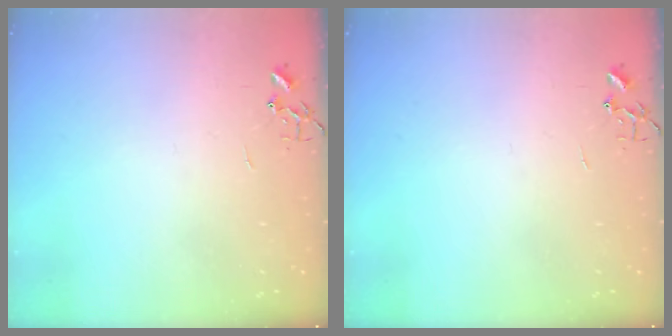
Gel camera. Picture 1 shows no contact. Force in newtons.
{"total": 0.0}